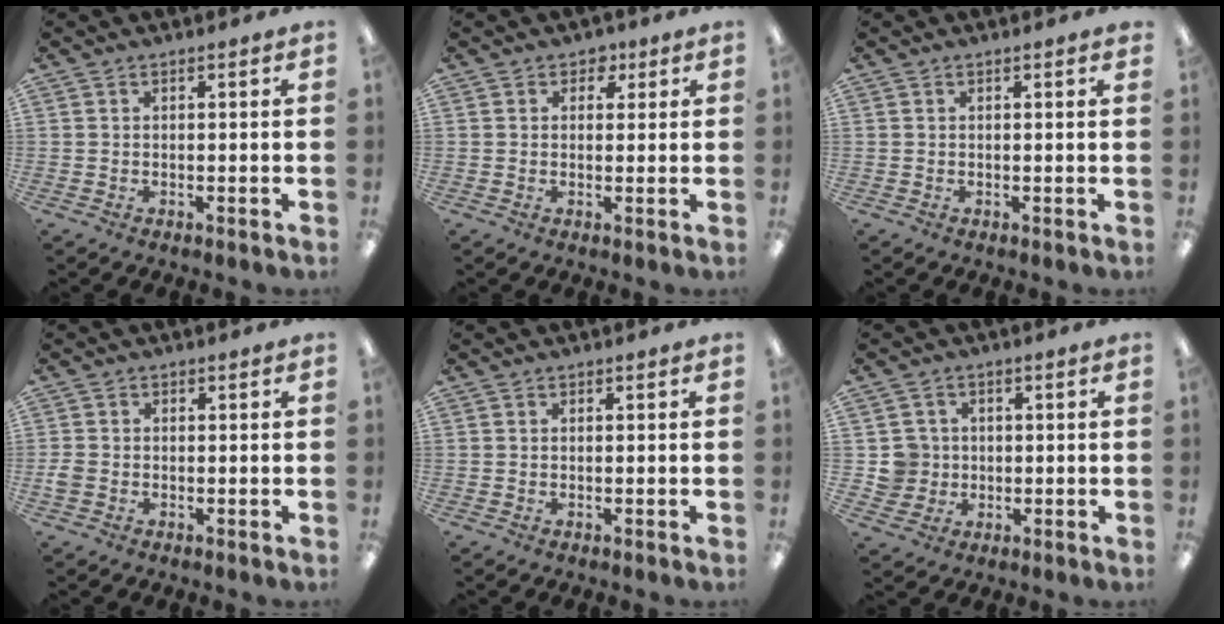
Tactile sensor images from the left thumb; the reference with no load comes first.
{"total": 2.7, "force": [1.4, 2.2, 0.7], "torque": [0.007, -0.003, 0.020]}
{"total": 0.0}
{"total": 2.1, "force": [-0.7, 1.8, 0.9], "torque": [-0.014, 0.006, -0.013]}
{"total": 0.0}
{"total": 5.6, "force": [0.4, 5.6, 0.5], "torque": [-0.009, 0.010, 0.010]}